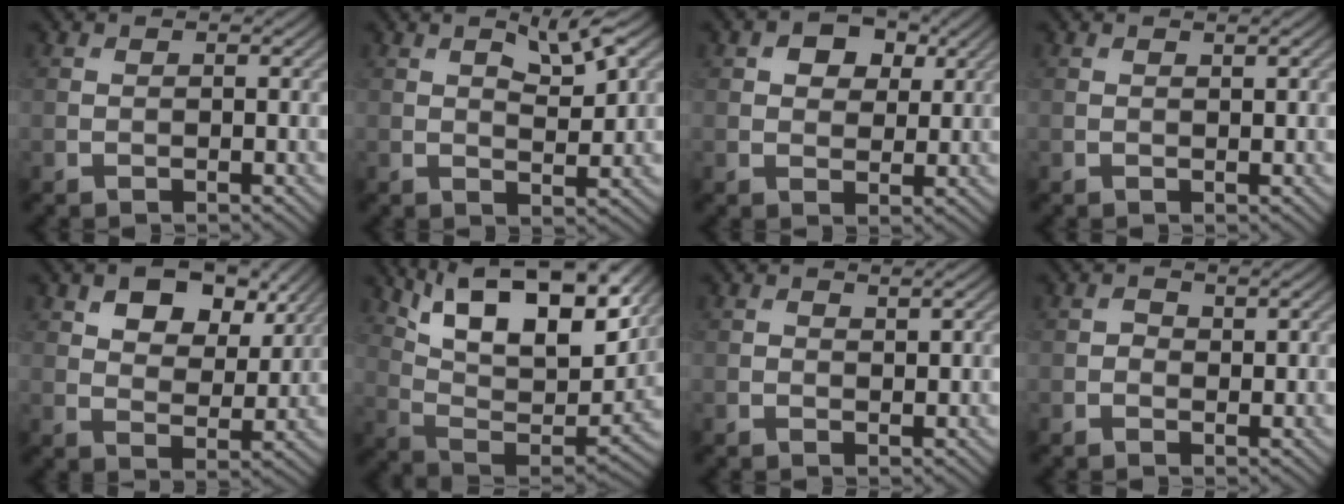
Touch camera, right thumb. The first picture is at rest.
{"total": 4.5, "force": [2.2, 1.3, 3.7], "torque": [-0.070, -0.004, 0.039]}
{"total": 4.5, "force": [1.9, 3.1, 2.6], "torque": [-0.039, 0.001, 0.025]}
{"total": 0.6, "force": [0.4, 0.1, 0.5], "torque": [-0.007, 0.002, 0.006]}
{"total": 9.1, "force": [5.1, 5.1, 5.5], "torque": [-0.090, -0.010, 0.084]}
{"total": 18.1, "force": [10.6, 6.9, 13.0], "torque": [-0.248, 0.010, 0.171]}
{"total": 1.3, "force": [0.6, 0.6, 1.0], "torque": [-0.018, -0.001, 0.012]}
{"total": 1.4, "force": [0.2, 1.0, 0.9], "torque": [-0.015, -0.002, 0.002]}